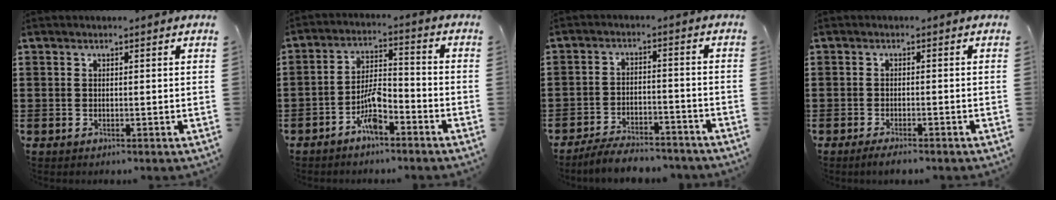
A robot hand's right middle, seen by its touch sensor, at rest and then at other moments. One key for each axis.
{"total": 5.6, "fx": -3.9, "fy": 1.4, "fz": 3.9, "tx": -0.093, "ty": 0.004, "tz": -0.080}
{"total": 5.0, "fx": -4.8, "fy": 0.7, "fz": 1.1, "tx": -0.025, "ty": 0.005, "tz": -0.098}
{"total": 1.4, "fx": -1.2, "fy": 0.1, "fz": 0.7, "tx": -0.013, "ty": -0.002, "tz": -0.023}